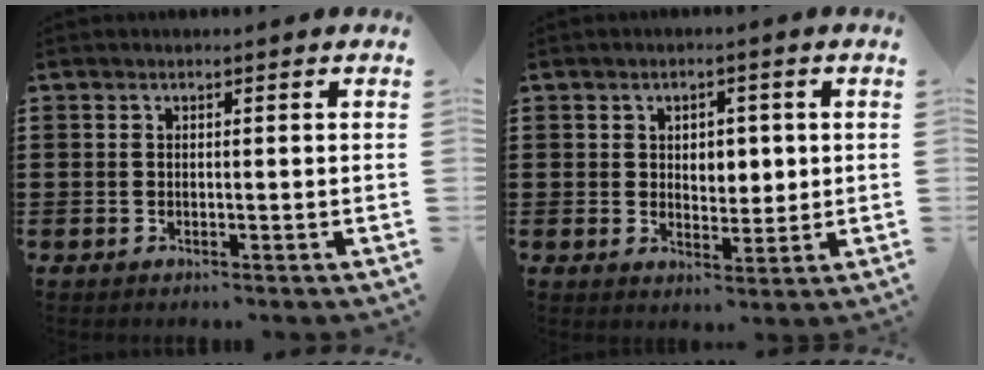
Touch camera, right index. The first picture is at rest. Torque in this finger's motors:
{"motor_torque": [1.06, 0.05, 0.42, 0.08]}